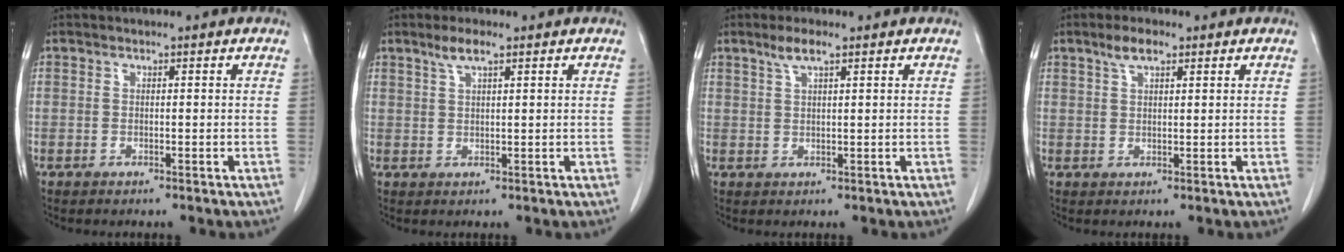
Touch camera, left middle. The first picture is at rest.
{"total": 2.9, "force": [2.0, 0.4, 2.1], "torque": [-0.048, 0.005, 0.040]}
{"total": 2.9, "force": [2.0, 0.4, 2.1], "torque": [-0.048, 0.005, 0.040]}
{"total": 3.4, "force": [2.2, 1.1, 2.3], "torque": [-0.049, 0.008, 0.042]}